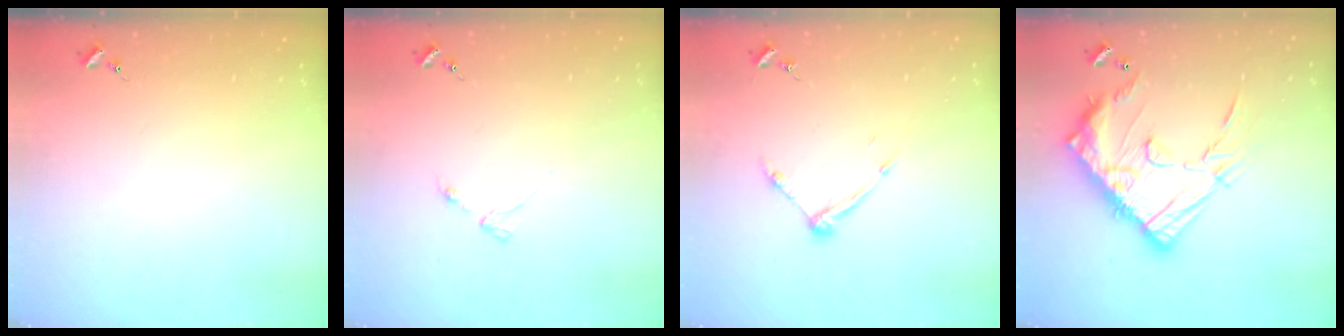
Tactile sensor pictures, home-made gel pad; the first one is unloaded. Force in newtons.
{"total": 3.2, "press": 3.1, "slide": 0.5}
{"total": 8.4, "press": 8.4, "slide": 0.5}
{"total": 21.0, "press": 21.0, "slide": 1.6}